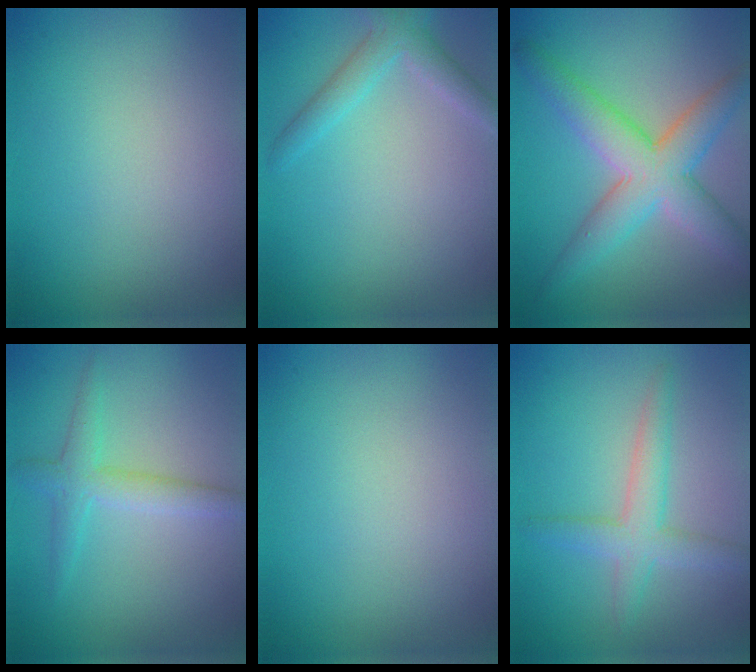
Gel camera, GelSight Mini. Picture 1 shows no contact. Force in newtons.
{"total": 2.6, "press": 2.6, "slide": 0.1}
{"total": 6.8, "press": 6.8, "slide": 0.2}
{"total": 2.7, "press": 2.7, "slide": 0.2}
{"total": 0.0}
{"total": 3.4, "press": 3.4, "slide": 0.3}